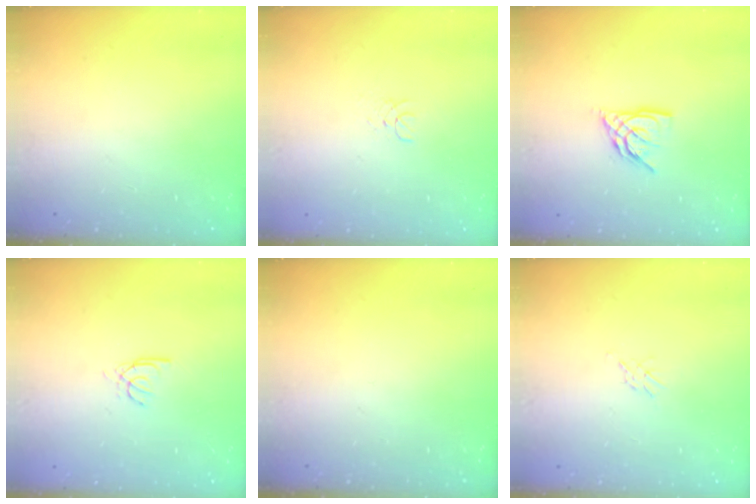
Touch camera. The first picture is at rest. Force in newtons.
{"total": 1.3, "press": 1.3, "slide": 0.1}
{"total": 8.1, "press": 8.0, "slide": 1.0}
{"total": 2.4, "press": 2.4, "slide": 0.3}
{"total": 0.0}
{"total": 1.4, "press": 1.4, "slide": 0.2}